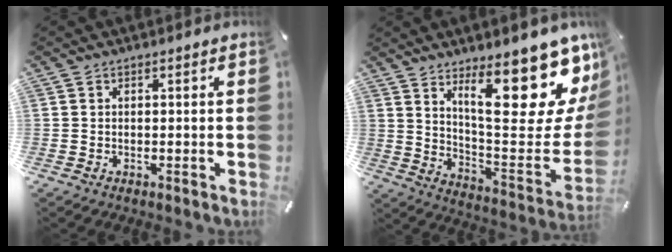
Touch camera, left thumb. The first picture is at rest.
{"total": 25.4, "force": [14.9, 8.2, 18.9], "torque": [-0.249, -0.115, 0.245]}